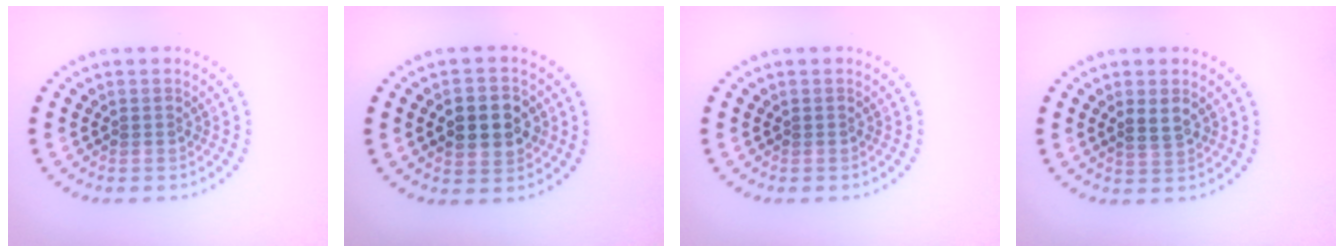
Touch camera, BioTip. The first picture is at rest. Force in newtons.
{"total": 4.3, "press": 4.3, "slide": 0.3}
{"total": 0.0}
{"total": 1.8, "press": 1.8, "slide": 0.5}